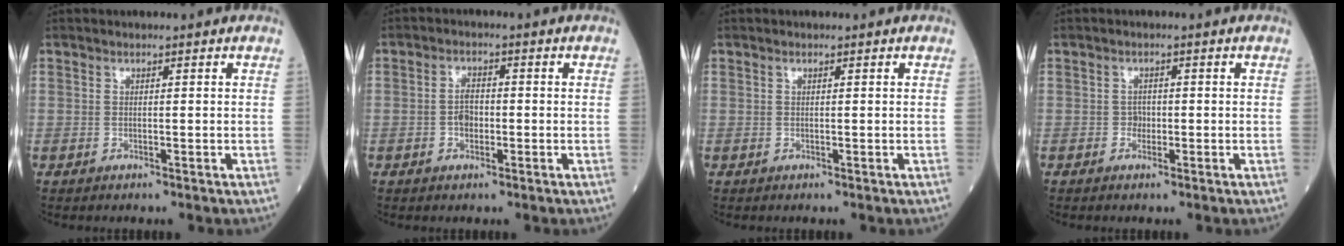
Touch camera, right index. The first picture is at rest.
{"total": 2.6, "force": [-0.5, 1.6, 1.9], "torque": [-0.036, 0.005, -0.009]}
{"total": 0.0}
{"total": 1.1, "force": [-0.2, 1.0, 0.5], "torque": [-0.004, 0.005, -0.004]}